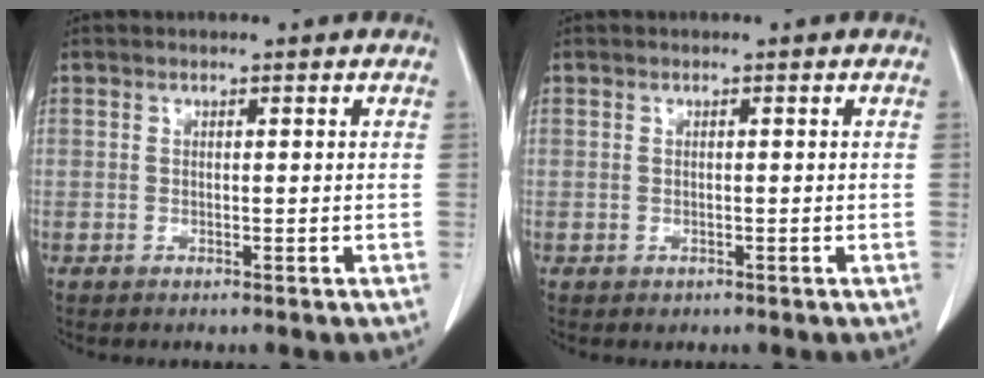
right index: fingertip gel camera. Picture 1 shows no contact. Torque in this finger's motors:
{"motor_torque": [-0.07, -0.01, -0.13, -0.05]}